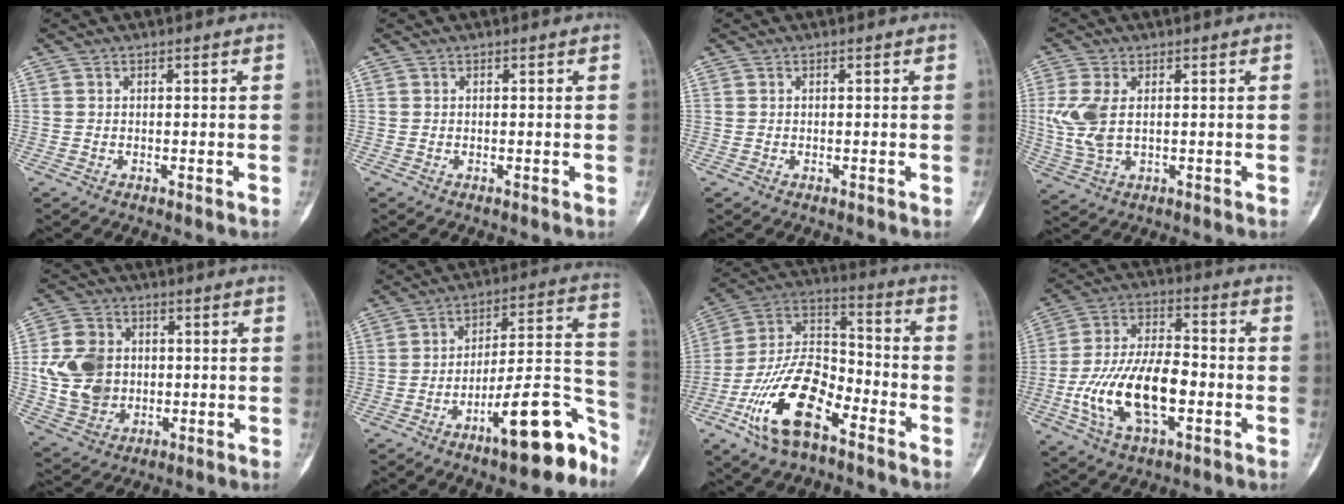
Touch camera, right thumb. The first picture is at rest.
{"total": 0.0}
{"total": 0.0}
{"total": 7.4, "force": [0.8, 4.2, 6.0], "torque": [-0.152, -0.001, 0.024]}
{"total": 12.1, "force": [0.5, 9.9, 6.9], "torque": [-0.112, 0.004, 0.015]}
{"total": 17.9, "force": [-10.6, 5.1, 13.5], "torque": [-0.164, 0.098, -0.167]}
{"total": 18.1, "force": [-9.3, 8.6, 13.0], "torque": [-0.232, 0.067, -0.181]}
{"total": 17.5, "force": [-4.3, 8.8, 14.5], "torque": [-0.276, 0.029, -0.073]}